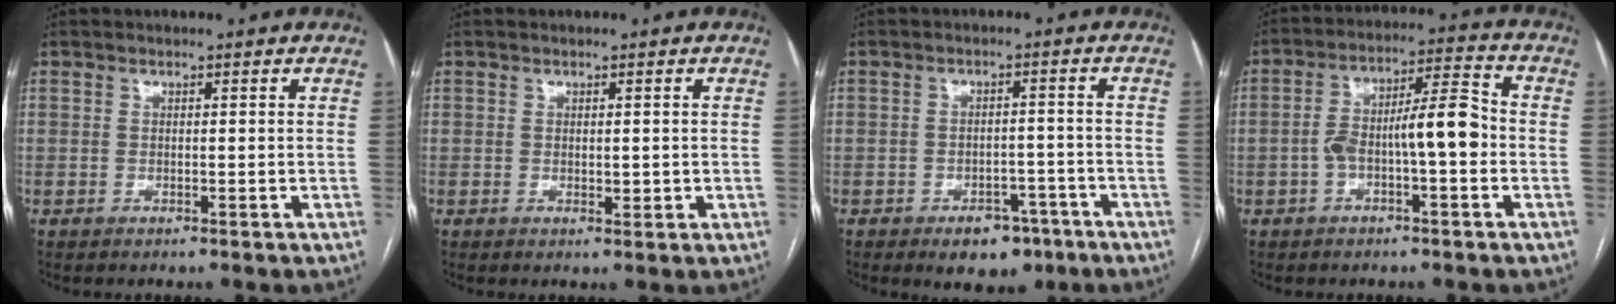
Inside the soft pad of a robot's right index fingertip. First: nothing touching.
{"total": 1.5, "force": [0.0, 0.7, 1.4], "torque": [-0.020, -0.005, 0.003]}
{"total": 6.3, "force": [-4.0, 3.7, 3.1], "torque": [-0.036, 0.009, -0.050]}
{"total": 9.5, "force": [-1.8, 2.1, 9.0], "torque": [-0.157, 0.033, -0.030]}